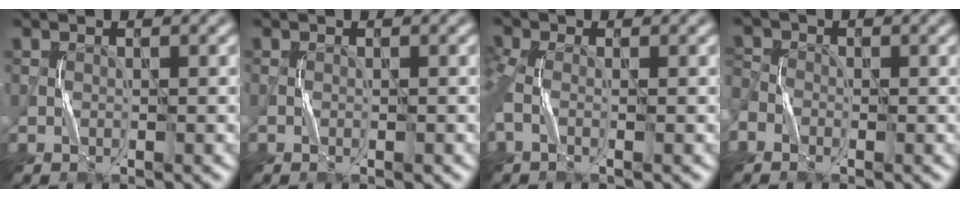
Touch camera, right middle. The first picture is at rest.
{"total": 0.7, "force": [-0.3, 0.3, 0.5], "torque": [-0.012, 0.000, -0.005]}
{"total": 3.8, "force": [-0.7, 2.0, 3.1], "torque": [-0.082, -0.003, -0.020]}
{"total": 2.0, "force": [-1.1, 1.4, 0.7], "torque": [-0.024, -0.001, -0.030]}